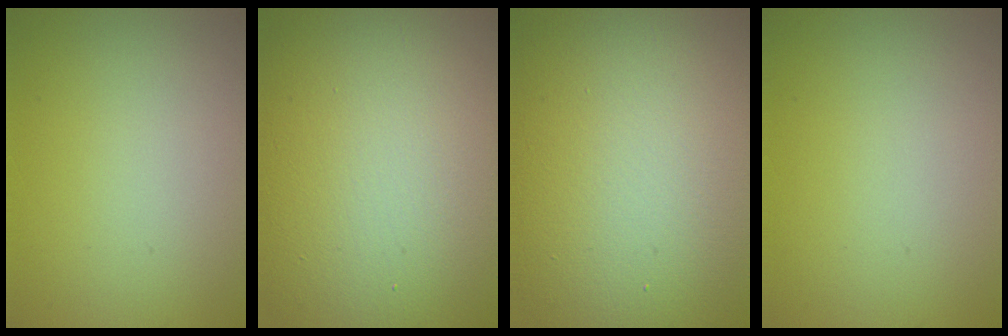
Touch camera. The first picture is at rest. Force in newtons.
{"total": 21.1, "press": 21.1, "slide": 0.8}
{"total": 20.7, "press": 20.7, "slide": 0.9}
{"total": 0.0}